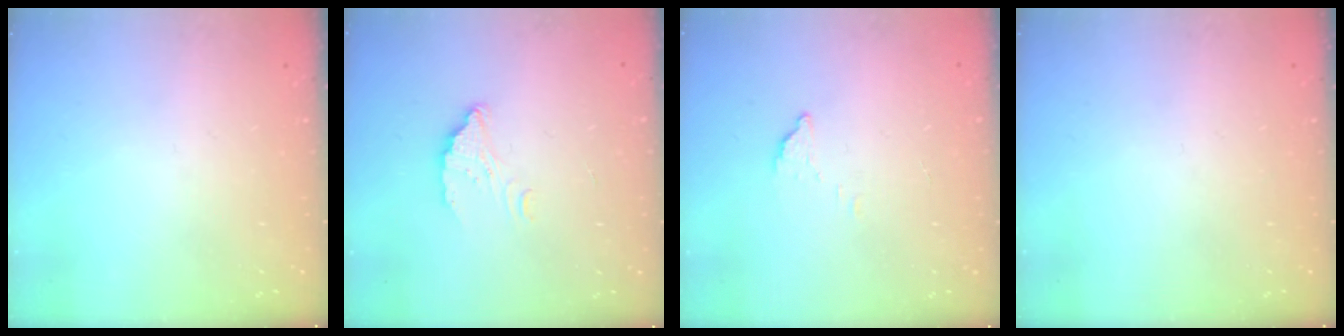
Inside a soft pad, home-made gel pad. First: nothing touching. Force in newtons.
{"total": 4.0, "press": 4.0, "slide": 0.1}
{"total": 2.3, "press": 2.3, "slide": 0.1}
{"total": 0.0}